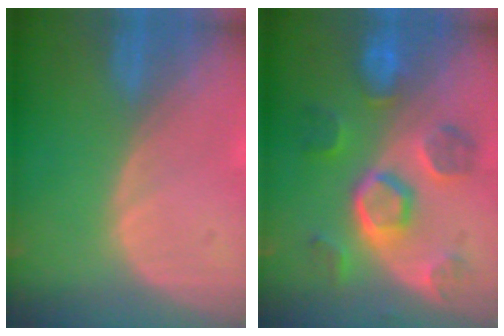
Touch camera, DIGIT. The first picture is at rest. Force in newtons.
{"total": 8.9, "press": 8.9, "slide": 0.7}